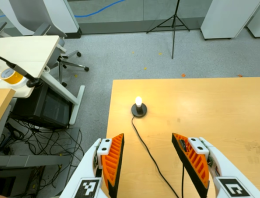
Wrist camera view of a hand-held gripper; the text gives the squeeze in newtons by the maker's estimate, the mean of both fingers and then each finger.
{"total": 0.0}